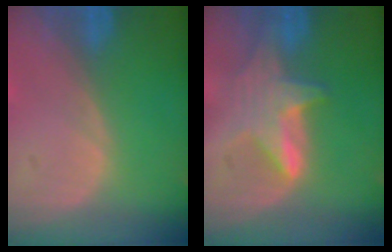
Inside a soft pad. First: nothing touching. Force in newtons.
{"total": 5.9, "press": 5.8, "slide": 0.8}